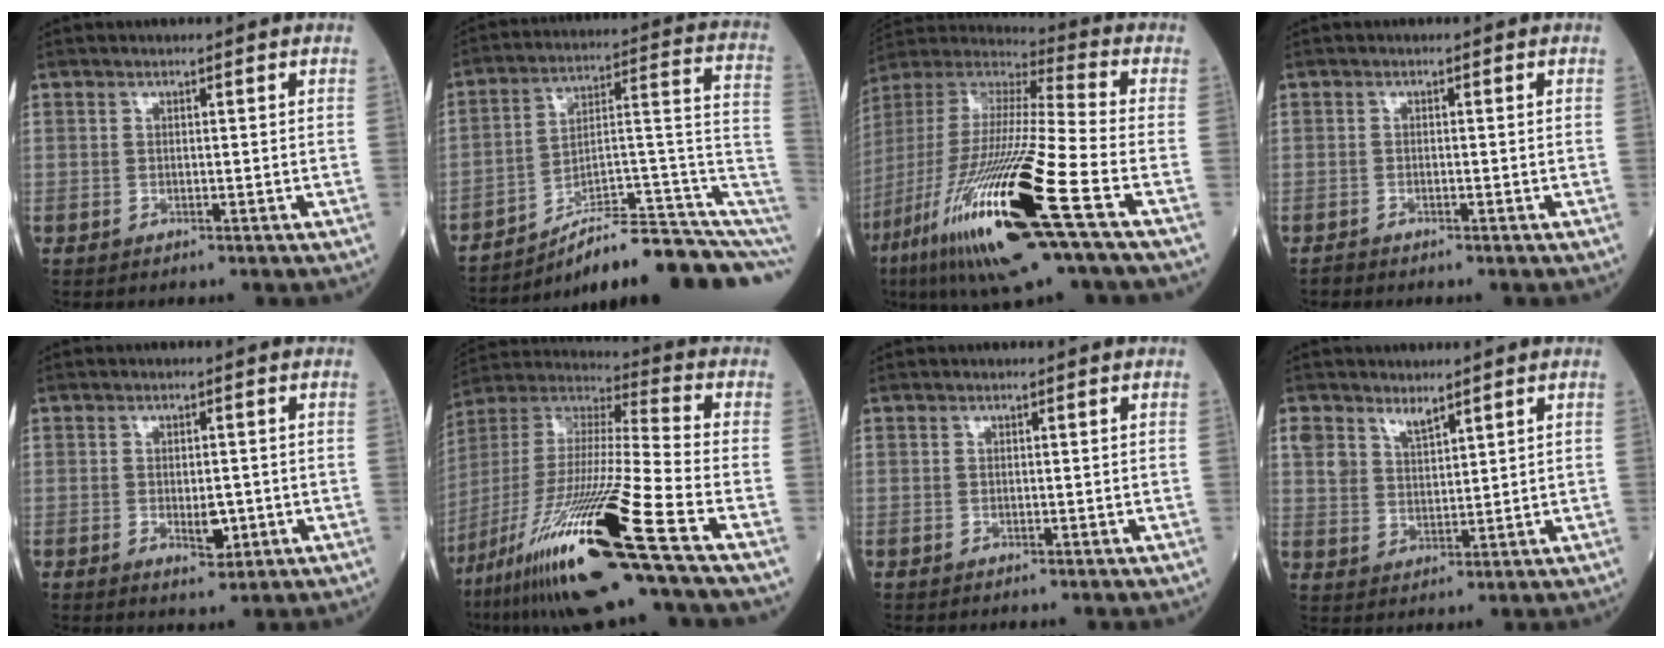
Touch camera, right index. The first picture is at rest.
{"total": 17.5, "force": [-12.0, 2.1, 12.6], "torque": [-0.115, 0.072, -0.173]}
{"total": 26.6, "force": [-11.3, 1.7, 24.0], "torque": [-0.492, -0.066, -0.214]}
{"total": 0.7, "force": [-0.6, 0.1, 0.4], "torque": [-0.010, -0.002, -0.012]}
{"total": 3.5, "force": [-0.8, 1.5, 3.1], "torque": [-0.045, -0.003, -0.006]}
{"total": 25.8, "force": [-14.3, 0.2, 21.5], "torque": [-0.431, -0.056, -0.269]}
{"total": 0.0}
{"total": 5.0, "force": [3.7, 2.7, 2.0], "torque": [-0.037, 0.003, 0.078]}